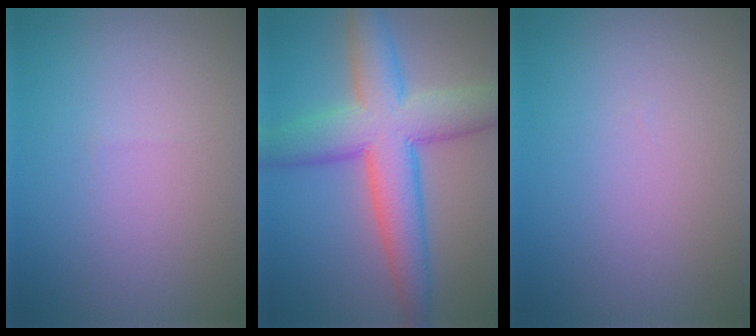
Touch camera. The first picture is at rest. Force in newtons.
{"total": 8.9, "press": 8.9, "slide": 0.6}
{"total": 0.0}